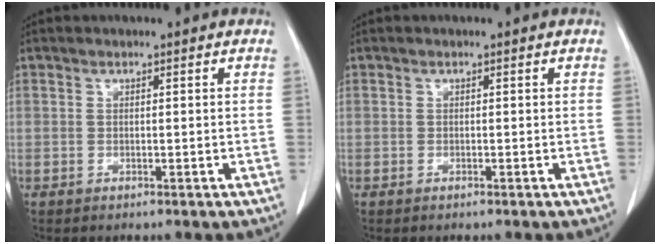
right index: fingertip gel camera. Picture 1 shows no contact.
{"total": 0.0}